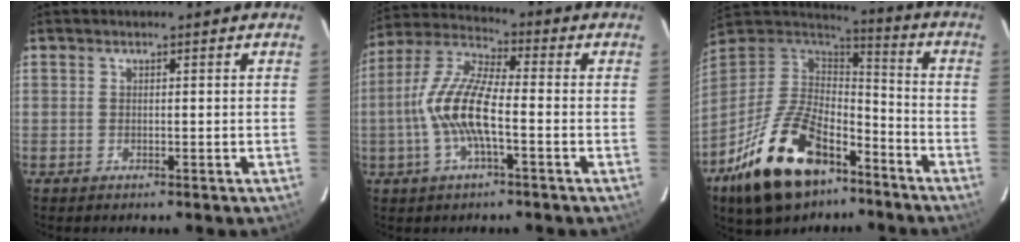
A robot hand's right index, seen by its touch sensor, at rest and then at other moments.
{"total": 12.4, "force": [-2.7, 3.5, 11.6], "torque": [-0.243, 0.005, -0.058]}
{"total": 23.9, "force": [-13.9, 12.7, 14.8], "torque": [-0.305, -0.005, -0.227]}